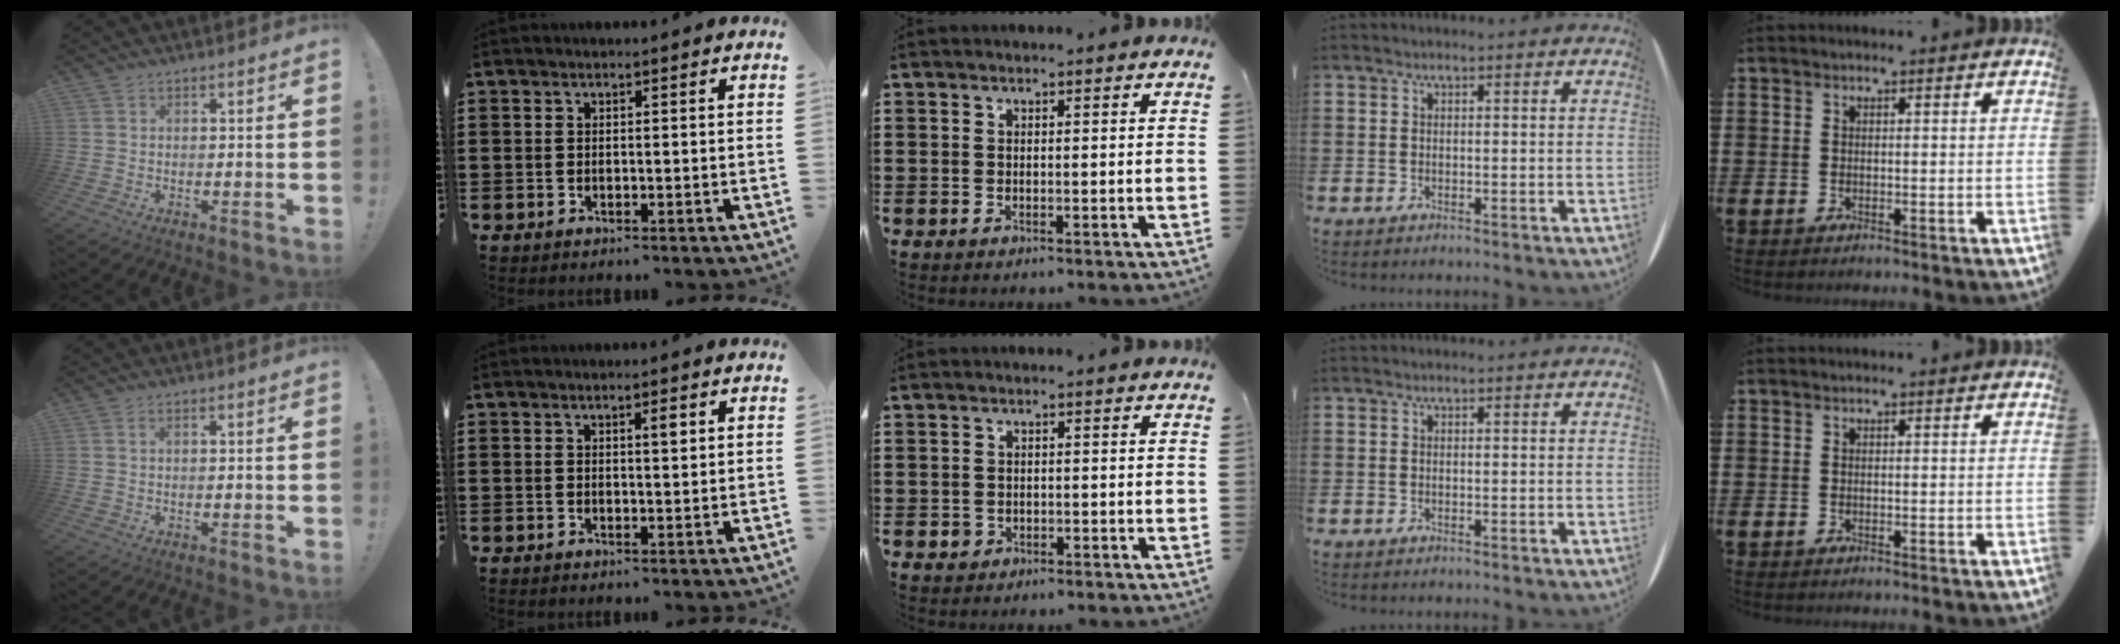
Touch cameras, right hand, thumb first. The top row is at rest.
{"thumb": {"total": 0.7, "force": [0.2, 0.2, 0.6], "torque": [-0.013, 0.003, 0.004]}, "index": {"total": 1.6, "force": [0.6, 0.3, 1.5], "torque": [-0.020, 0.000, 0.007]}, "middle": {"total": 1.1, "force": [-0.6, 0.9, 0.3], "torque": [-0.008, 0.003, -0.014]}}